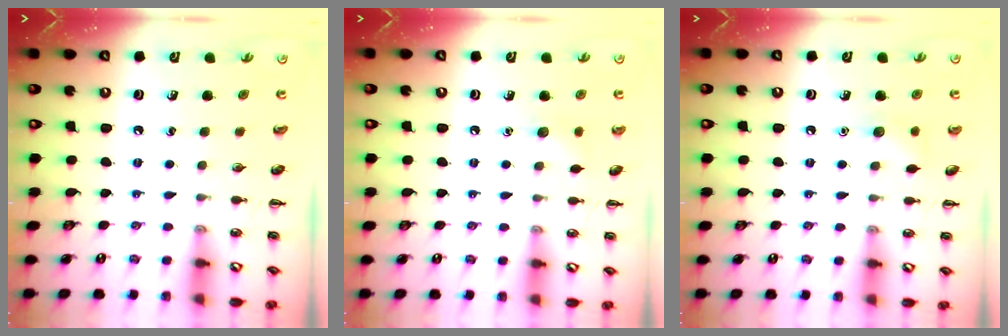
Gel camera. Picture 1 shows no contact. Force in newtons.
{"total": 4.9, "press": 4.7, "slide": 1.4}
{"total": 6.7, "press": 6.4, "slide": 1.8}